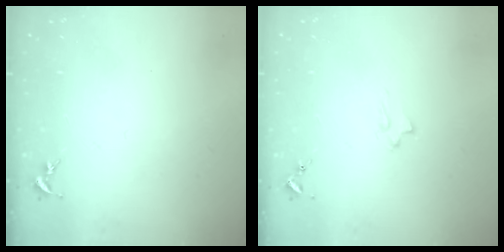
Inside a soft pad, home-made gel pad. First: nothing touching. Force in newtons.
{"total": 2.0, "press": 2.0, "slide": 0.4}